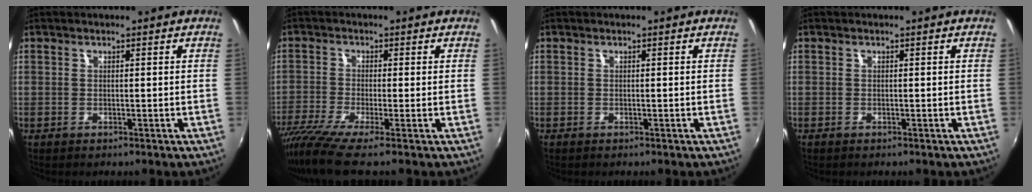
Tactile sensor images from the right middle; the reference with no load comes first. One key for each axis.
{"total": 7.5, "fx": -5.8, "fy": -0.7, "fz": 4.7, "tx": -0.115, "ty": -0.034, "tz": -0.110}
{"total": 0.0}
{"total": 0.0}